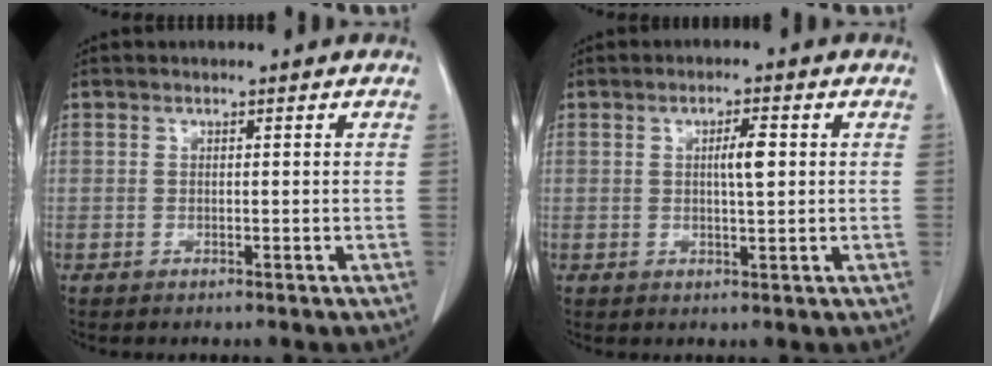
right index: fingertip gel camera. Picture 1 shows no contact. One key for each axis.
{"total": 1.9, "fx": 0.4, "fy": -0.1, "fz": 1.9, "tx": -0.035, "ty": -0.001, "tz": 0.006}